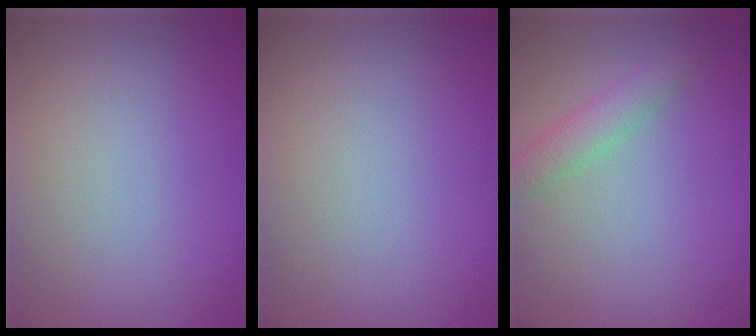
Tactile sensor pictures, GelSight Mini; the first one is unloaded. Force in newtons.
{"total": 0.0}
{"total": 2.2, "press": 2.2, "slide": 0.1}